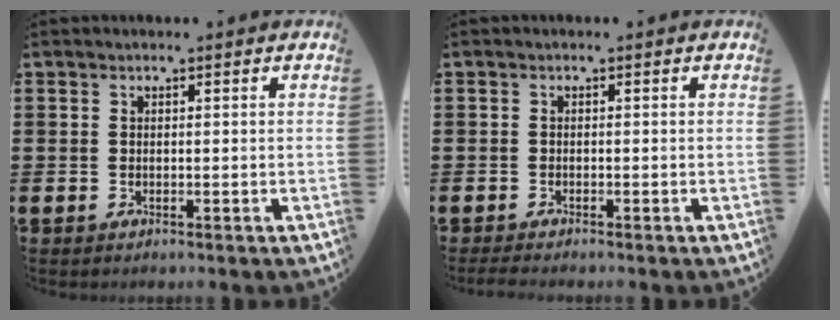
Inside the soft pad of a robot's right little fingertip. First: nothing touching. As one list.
[{"total": 0.8, "force": [-0.6, 0.1, 0.6], "torque": [-0.010, -0.002, -0.012]}]